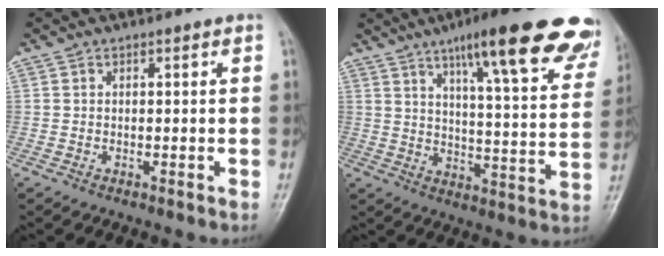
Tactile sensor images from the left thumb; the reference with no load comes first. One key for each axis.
{"total": 24.6, "fx": 16.2, "fy": 5.0, "fz": 17.9, "tx": -0.216, "ty": -0.047, "tz": 0.213}